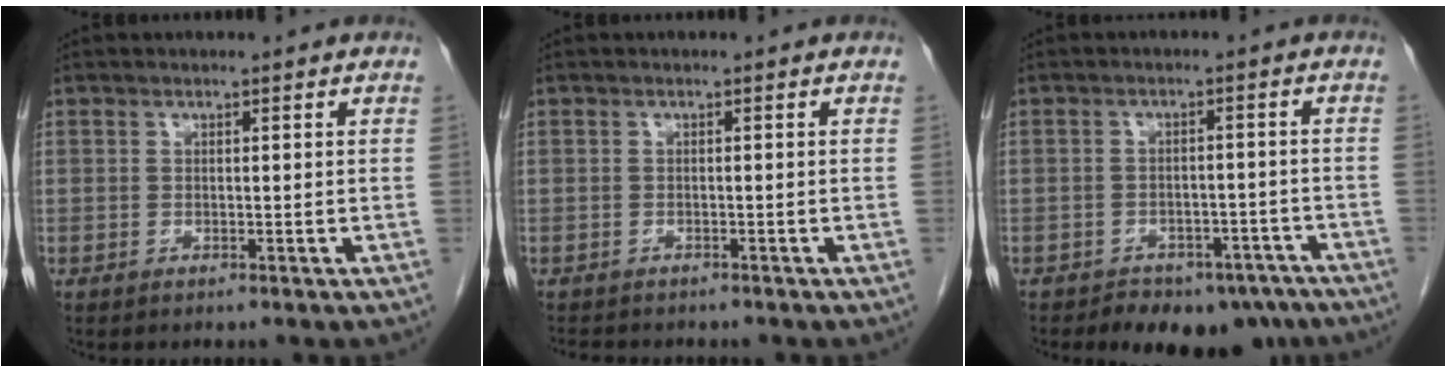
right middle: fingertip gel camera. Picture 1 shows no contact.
{"total": 4.0, "force": [-3.4, 1.4, 1.5], "torque": [-0.026, -0.007, -0.046]}
{"total": 10.3, "force": [-7.9, 5.5, 3.6], "torque": [-0.029, 0.010, -0.096]}